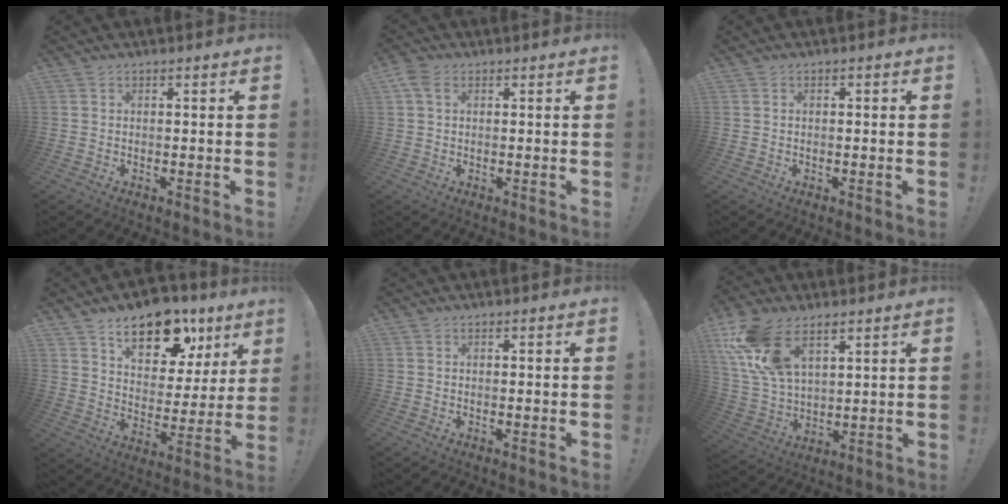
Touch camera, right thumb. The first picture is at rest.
{"total": 3.8, "force": [1.6, 2.4, 2.6], "torque": [-0.048, 0.000, 0.032]}
{"total": 0.5, "force": [-0.3, 0.4, 0.2], "torque": [-0.005, 0.003, -0.007]}
{"total": 16.3, "force": [10.6, 8.6, 9.0], "torque": [-0.120, -0.068, 0.182]}
{"total": 0.0}
{"total": 16.1, "force": [8.8, 9.2, 9.9], "torque": [-0.204, -0.038, 0.165]}